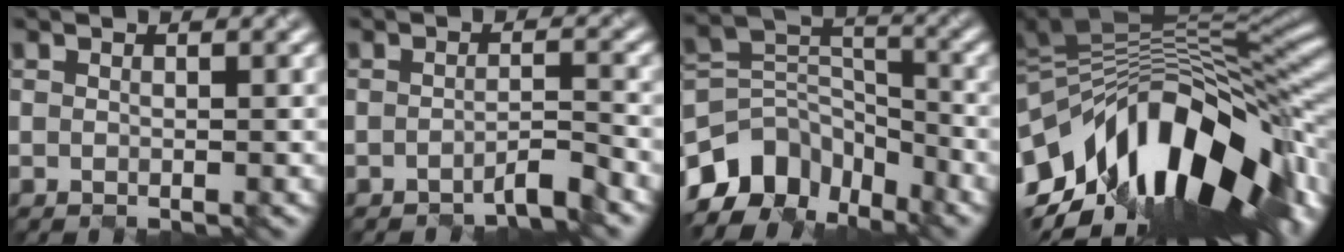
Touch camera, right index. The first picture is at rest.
{"total": 1.9, "force": [-1.8, 0.0, 0.8], "torque": [-0.010, 0.003, -0.036]}
{"total": 8.7, "force": [-5.9, 5.3, 3.5], "torque": [-0.064, -0.005, -0.120]}
{"total": 16.2, "force": [-5.1, 8.0, 13.0], "torque": [-0.212, 0.017, -0.098]}